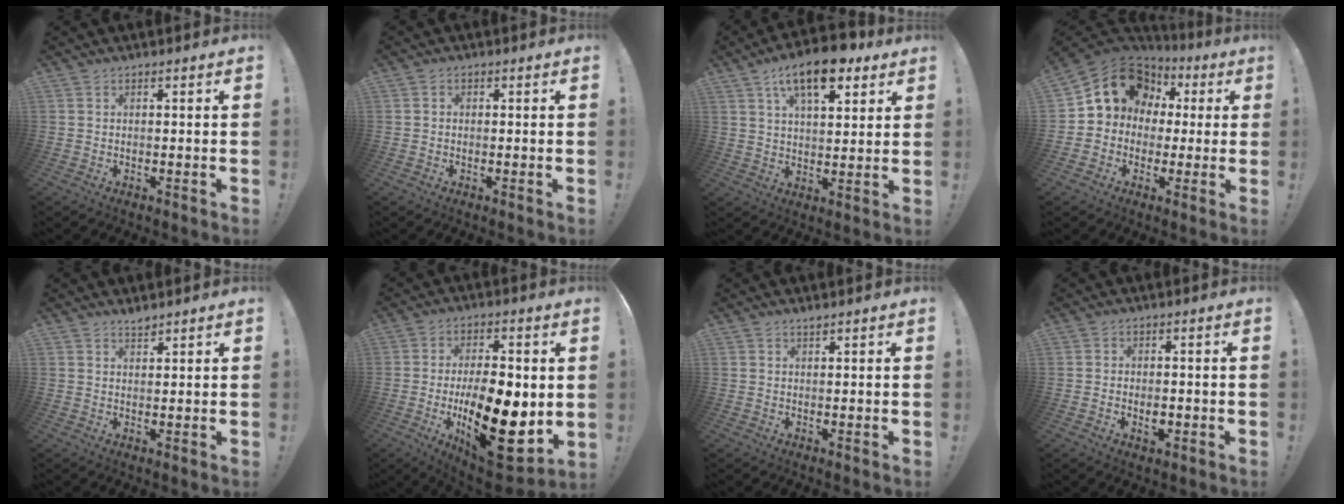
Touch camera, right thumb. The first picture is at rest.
{"total": 0.5, "force": [-0.1, 0.4, 0.3], "torque": [-0.005, 0.003, -0.002]}
{"total": 14.1, "force": [8.2, 6.0, 9.8], "torque": [-0.159, -0.030, 0.142]}
{"total": 15.3, "force": [5.0, 12.4, 7.5], "torque": [-0.108, -0.014, 0.106]}
{"total": 2.0, "force": [1.8, 0.2, 0.6], "torque": [-0.006, -0.012, 0.032]}
{"total": 23.0, "force": [-3.9, 10.0, 20.3], "torque": [-0.335, 0.001, -0.054]}
{"total": 0.9, "force": [0.8, -0.2, 0.5], "torque": [-0.009, 0.000, 0.015]}
{"total": 3.2, "force": [-1.2, 2.0, 2.1], "torque": [-0.022, 0.004, -0.020]}